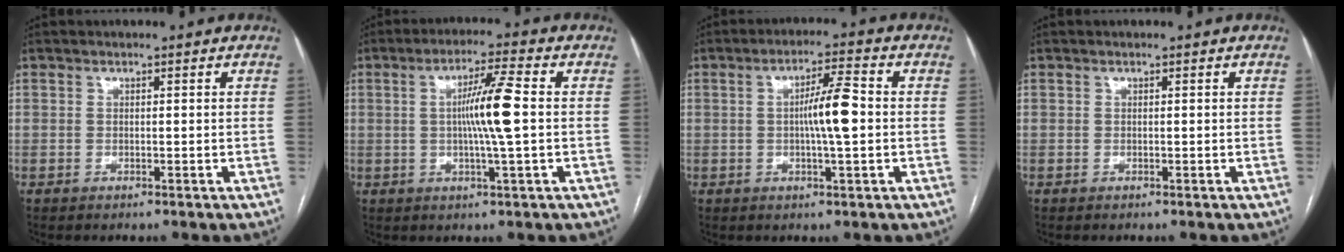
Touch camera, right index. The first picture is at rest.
{"total": 8.0, "force": [0.2, -0.6, 8.0], "torque": [-0.142, 0.000, 0.001]}
{"total": 6.7, "force": [-0.2, 0.4, 6.6], "torque": [-0.117, 0.007, -0.005]}
{"total": 0.0}